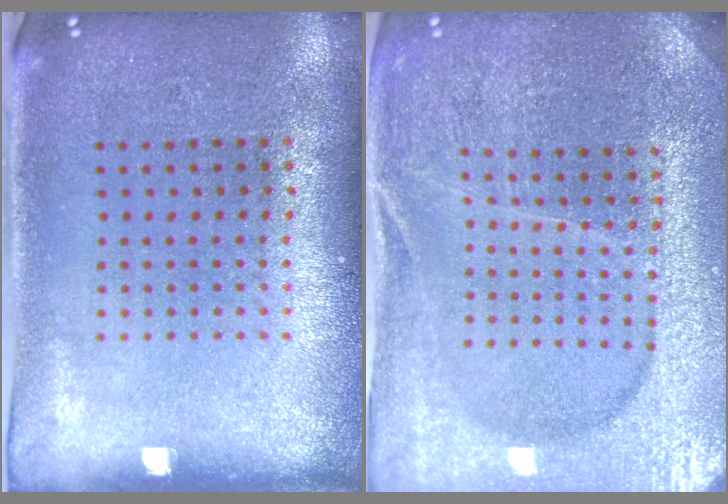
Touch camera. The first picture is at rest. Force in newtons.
{"total": 4.2, "press": 4.0, "slide": 1.2}